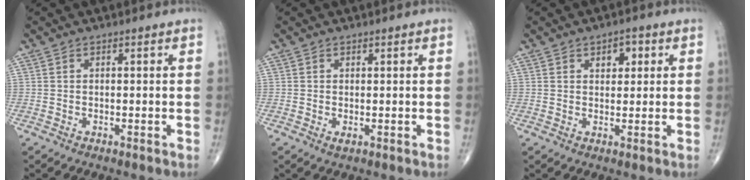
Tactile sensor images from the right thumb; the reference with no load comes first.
{"total": 0.8, "force": [-0.2, 0.4, 0.7], "torque": [-0.012, -0.004, -0.004]}
{"total": 3.6, "force": [1.5, 2.3, 2.4], "torque": [-0.014, -0.003, 0.017]}